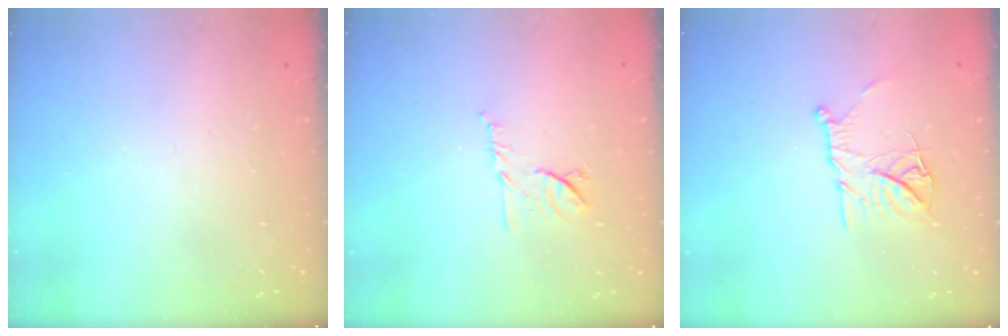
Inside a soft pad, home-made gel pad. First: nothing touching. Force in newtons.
{"total": 8.0, "press": 7.9, "slide": 1.0}
{"total": 11.7, "press": 11.6, "slide": 1.0}